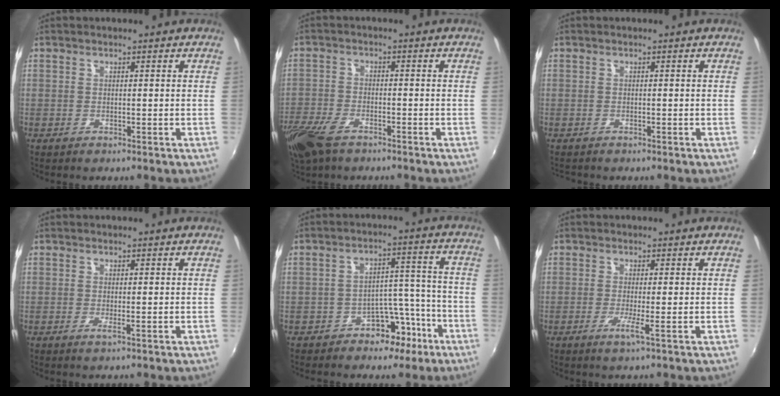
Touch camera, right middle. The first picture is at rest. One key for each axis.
{"total": 9.7, "fx": -6.6, "fy": 4.4, "fz": 5.5, "tx": -0.146, "ty": -0.023, "tz": -0.130}
{"total": 0.8, "fx": -0.7, "fy": 0.4, "fz": 0.2, "tx": -0.007, "ty": 0.000, "tz": -0.010}
{"total": 1.0, "fx": -0.1, "fy": -0.3, "fz": 0.9, "tx": -0.016, "ty": -0.002, "tz": -0.002}
{"total": 7.9, "fx": -5.2, "fy": 5.0, "fz": 3.2, "tx": -0.039, "ty": 0.041, "tz": -0.063}
{"total": 2.2, "fx": -0.7, "fy": -0.8, "fz": 2.0, "tx": -0.043, "ty": -0.007, "tz": -0.017}